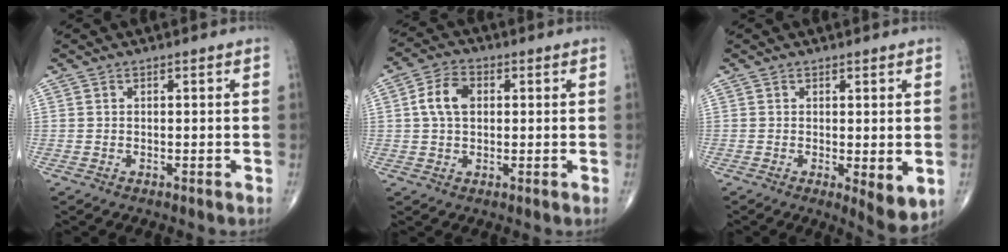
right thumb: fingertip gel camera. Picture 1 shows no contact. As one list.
[{"total": 6.4, "force": [1.0, 4.3, 4.6], "torque": [-0.087, 0.013, 0.013]}, {"total": 5.1, "force": [-0.6, 1.7, 4.8], "torque": [-0.067, -0.017, -0.006]}]